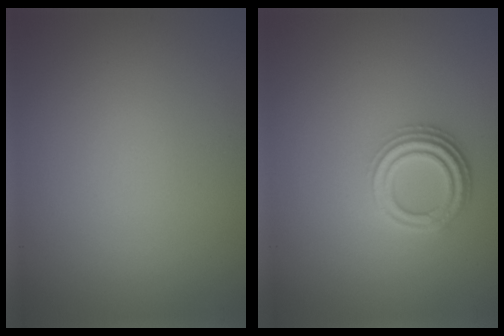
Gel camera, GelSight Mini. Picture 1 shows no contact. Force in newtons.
{"total": 3.8, "press": 2.9, "slide": 2.4}